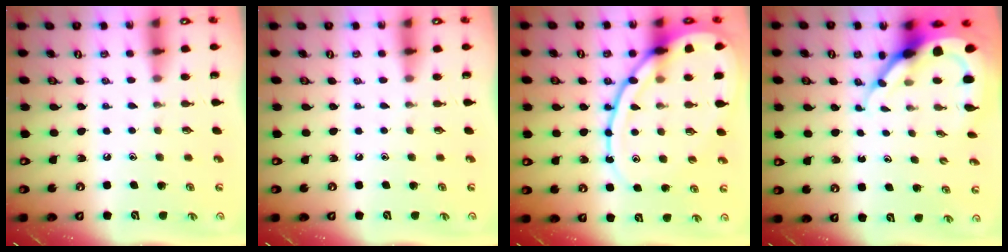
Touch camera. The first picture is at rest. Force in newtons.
{"total": 0.0}
{"total": 18.4, "press": 18.3, "slide": 1.9}
{"total": 9.7, "press": 9.7, "slide": 1.0}